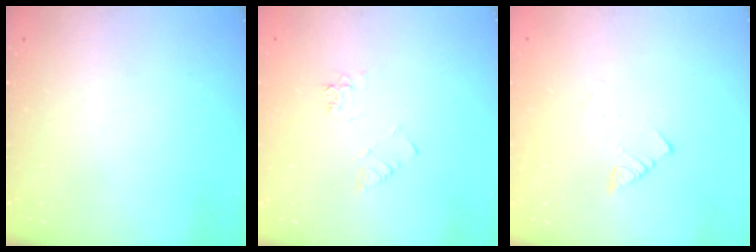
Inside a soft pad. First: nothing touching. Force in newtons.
{"total": 4.6, "press": 4.6, "slide": 0.5}
{"total": 1.9, "press": 1.9, "slide": 0.1}